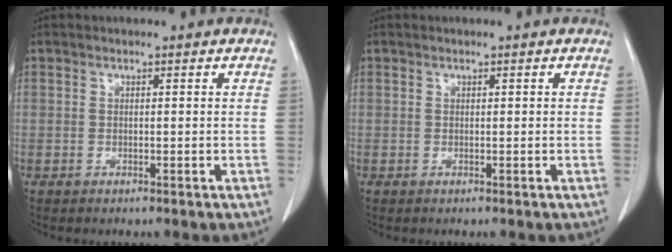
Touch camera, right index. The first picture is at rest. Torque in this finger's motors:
{"motor_torque": [-0.21, 0.05, -0.02, 0.01]}